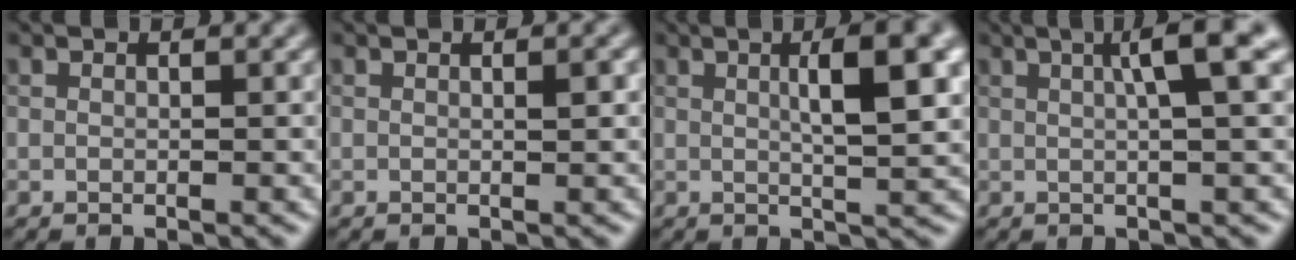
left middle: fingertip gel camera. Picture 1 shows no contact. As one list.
[{"total": 0.8, "force": [0.1, 0.1, 0.7], "torque": [-0.010, 0.001, 0.002]}, {"total": 6.0, "force": [1.5, 1.4, 5.6], "torque": [-0.072, 0.012, 0.020]}, {"total": 4.8, "force": [1.3, 0.7, 4.6], "torque": [-0.062, 0.016, 0.017]}]